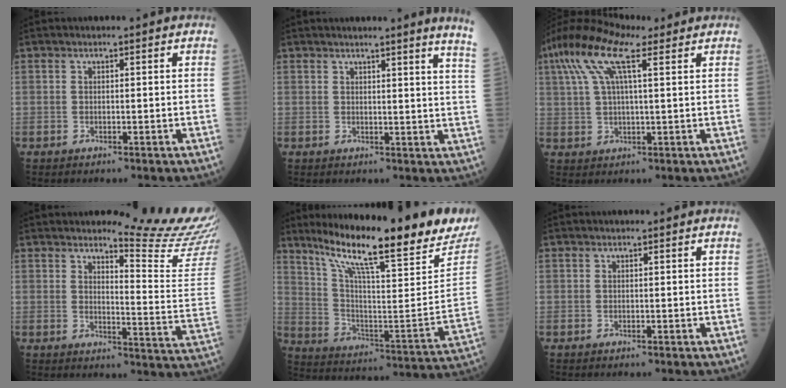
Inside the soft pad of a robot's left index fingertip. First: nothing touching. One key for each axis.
{"total": 7.9, "fx": 7.0, "fy": -1.7, "fz": 3.2, "tx": -0.033, "ty": -0.063, "tz": 0.055}
{"total": 10.4, "fx": 5.5, "fy": 2.7, "fz": 8.5, "tx": -0.185, "ty": 0.035, "tz": 0.104}
{"total": 13.4, "fx": 13.0, "fy": -1.9, "fz": 2.5, "tx": -0.033, "ty": -0.131, "tz": 0.143}
{"total": 26.1, "fx": 20.9, "fy": 2.2, "fz": 15.5, "tx": -0.259, "ty": -0.058, "tz": 0.302}
{"total": 0.0}